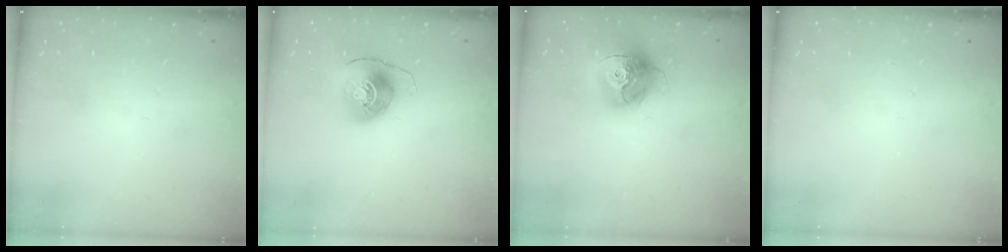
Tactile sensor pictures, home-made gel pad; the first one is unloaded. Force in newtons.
{"total": 7.6, "press": 7.6, "slide": 0.3}
{"total": 15.2, "press": 15.2, "slide": 1.3}
{"total": 0.0}